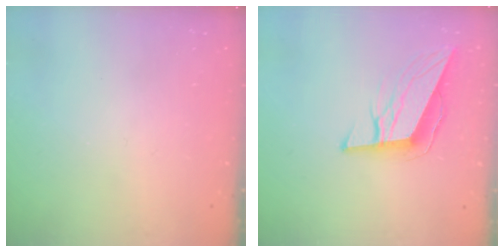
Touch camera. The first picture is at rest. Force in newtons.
{"total": 10.7, "press": 10.2, "slide": 3.3}